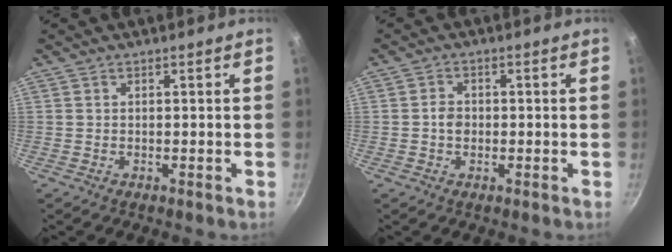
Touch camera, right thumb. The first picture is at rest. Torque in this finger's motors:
{"motor_torque": [0.31, 0.10, 0.52, 0.33, 0.00]}